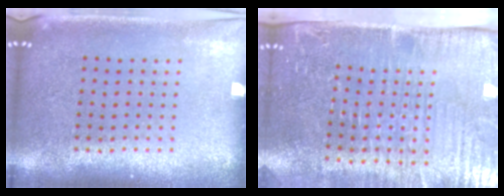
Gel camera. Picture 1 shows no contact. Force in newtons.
{"total": 5.2, "press": 4.5, "slide": 2.6}